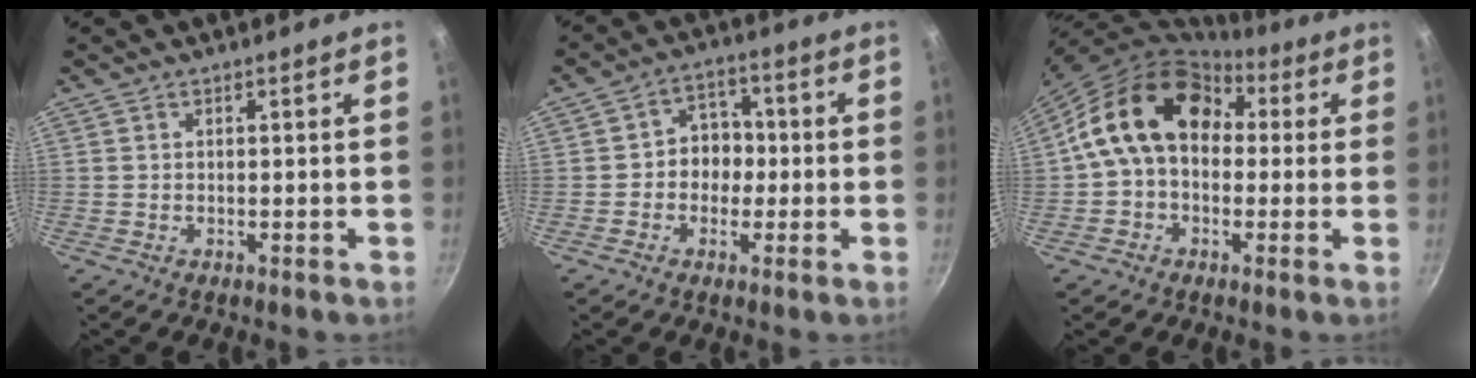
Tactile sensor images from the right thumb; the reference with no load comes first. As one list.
[{"total": 6.7, "force": [-0.7, 5.8, 3.3], "torque": [0.004, 0.021, -0.018]}, {"total": 16.6, "force": [2.7, 12.2, 10.9], "torque": [-0.151, 0.034, 0.029]}]